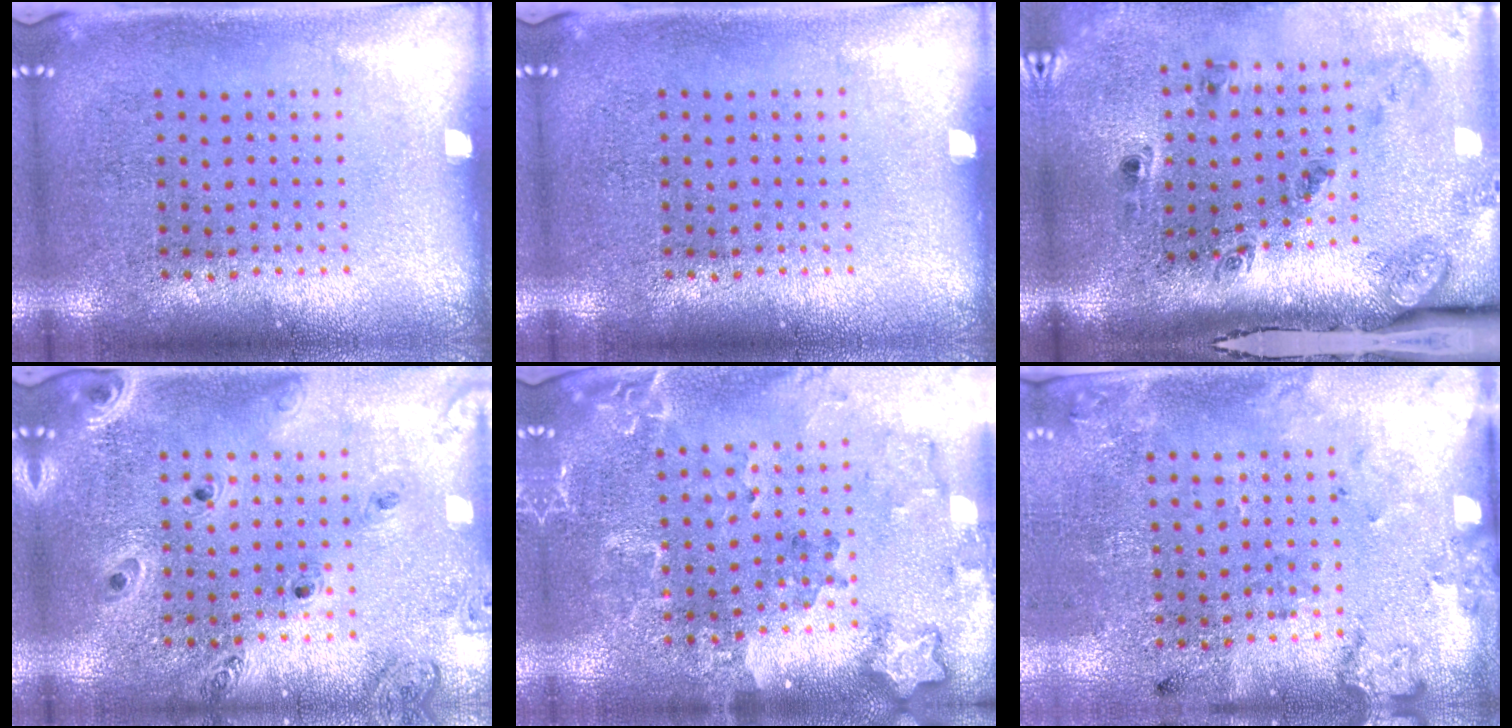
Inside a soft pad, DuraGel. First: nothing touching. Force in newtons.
{"total": 0.0}
{"total": 2.8, "press": 1.7, "slide": 2.2}
{"total": 1.3, "press": 1.3, "slide": 0.2}
{"total": 1.8, "press": 1.7, "slide": 0.4}
{"total": 2.2, "press": 1.4, "slide": 1.7}